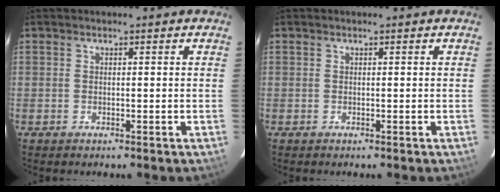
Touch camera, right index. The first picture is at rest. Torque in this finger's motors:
{"motor_torque": [-0.04, -0.07, -0.09, -0.01]}